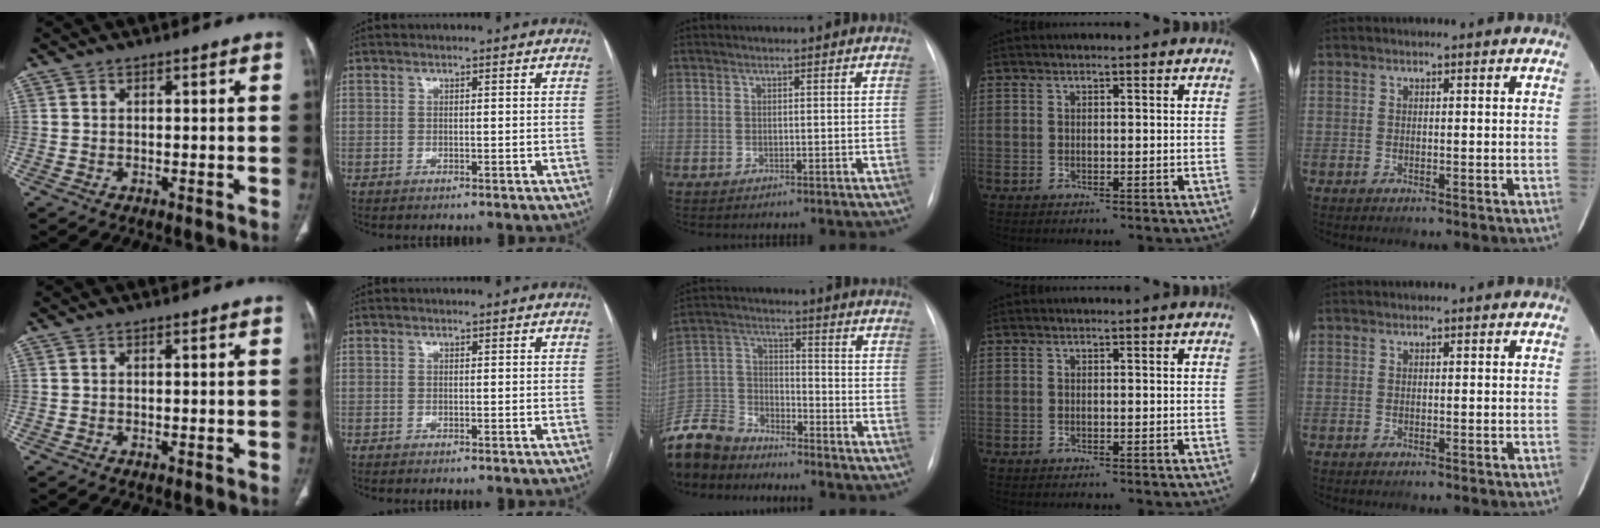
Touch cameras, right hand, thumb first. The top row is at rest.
{"middle": {"total": 12.0, "force": [-11.1, 3.8, 2.5], "torque": [-0.062, 0.004, -0.216]}}